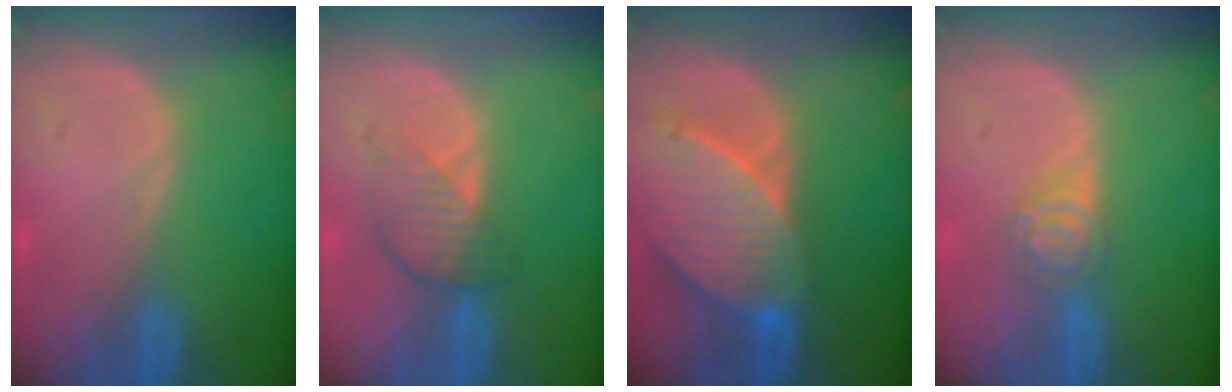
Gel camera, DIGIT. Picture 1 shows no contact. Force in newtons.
{"total": 4.6, "press": 4.2, "slide": 2.0}
{"total": 9.6, "press": 8.7, "slide": 4.0}
{"total": 4.3, "press": 3.9, "slide": 1.9}